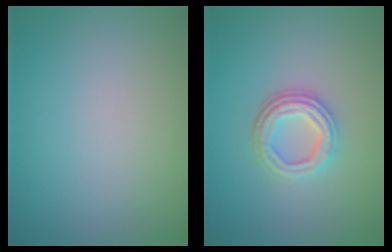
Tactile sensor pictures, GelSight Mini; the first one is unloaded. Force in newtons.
{"total": 3.6, "press": 3.0, "slide": 2.1}